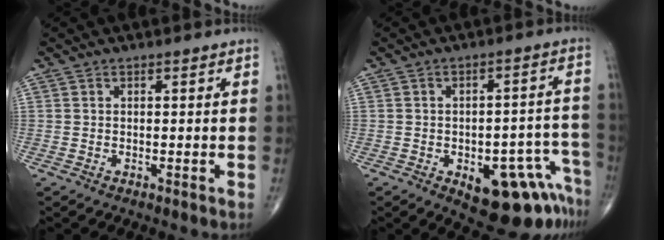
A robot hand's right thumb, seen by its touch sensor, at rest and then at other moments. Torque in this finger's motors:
{"motor_torque": [1.55, 1.57, 0.90, -1.19, 0.32]}